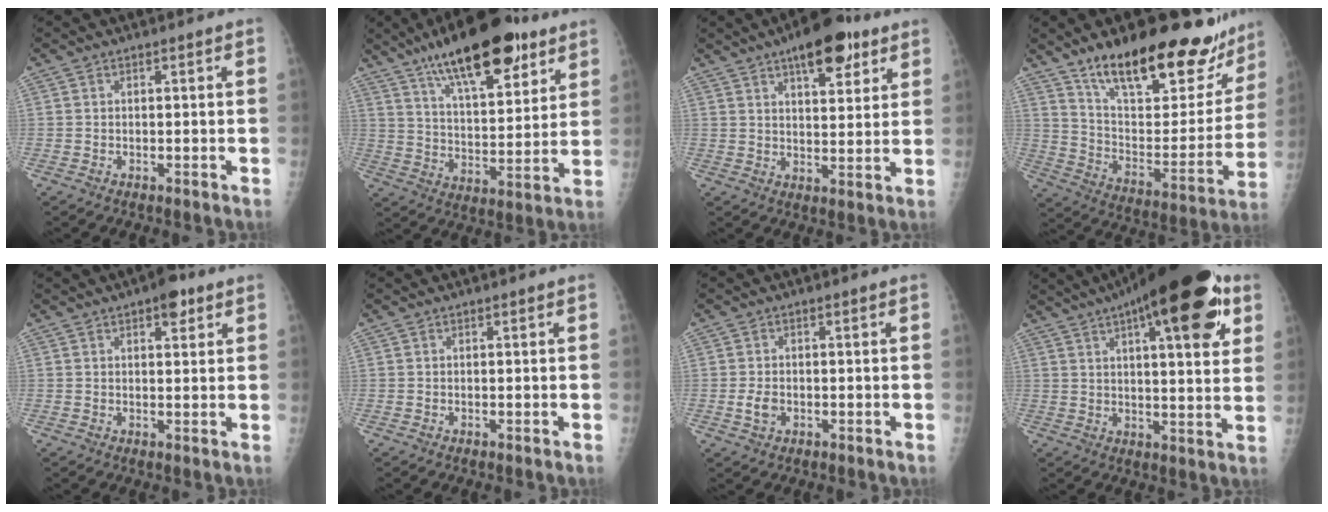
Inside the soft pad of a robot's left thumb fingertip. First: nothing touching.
{"total": 21.3, "force": [13.4, 7.6, 14.7], "torque": [-0.204, -0.048, 0.219]}
{"total": 12.2, "force": [7.2, 4.9, 8.5], "torque": [-0.093, -0.028, 0.103]}
{"total": 28.4, "force": [20.8, 10.0, 16.4], "torque": [-0.204, -0.091, 0.317]}
{"total": 4.2, "force": [2.4, 1.8, 2.9], "torque": [-0.027, -0.008, 0.029]}
{"total": 0.0}
{"total": 2.6, "force": [-0.6, 1.8, 1.8], "torque": [-0.032, 0.000, -0.009]}
{"total": 22.8, "force": [11.3, 6.9, 18.6], "torque": [-0.254, -0.010, 0.157]}